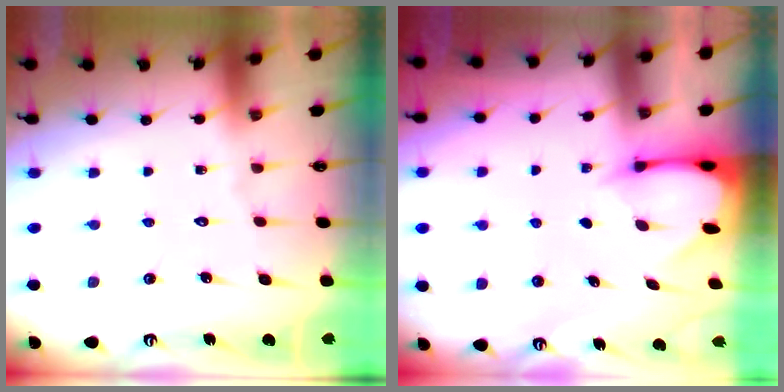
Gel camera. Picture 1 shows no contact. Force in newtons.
{"total": 2.4, "press": 2.4, "slide": 0.3}